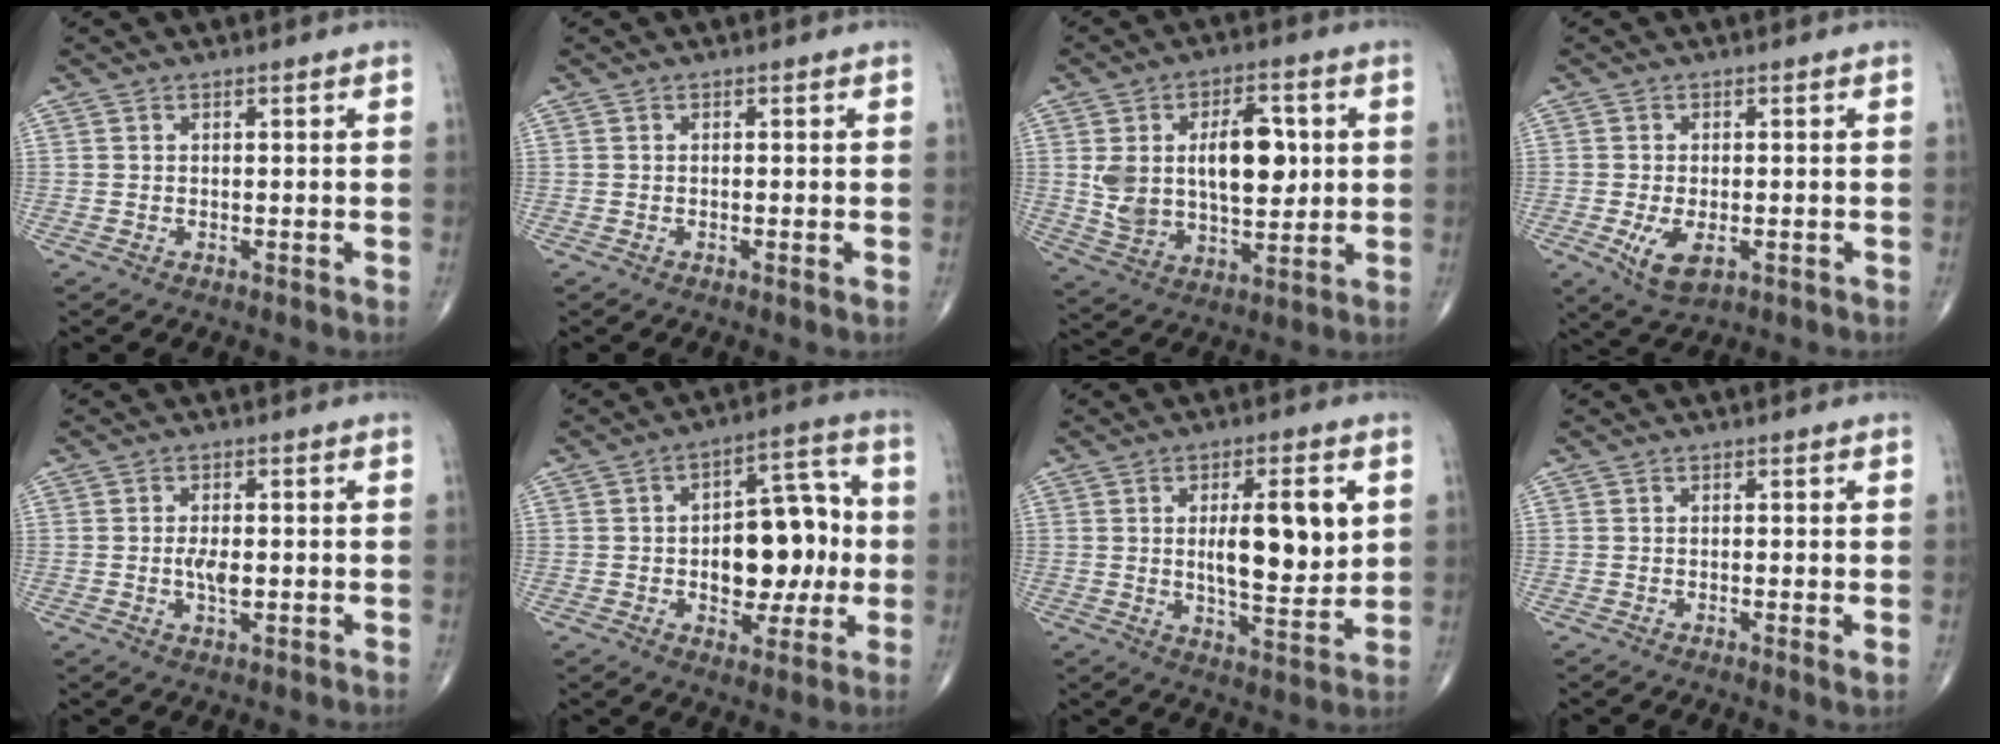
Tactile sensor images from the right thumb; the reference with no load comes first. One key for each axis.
{"total": 0.7, "fx": -0.2, "fy": 0.0, "fz": 0.7, "tx": -0.014, "ty": -0.002, "tz": -0.003}
{"total": 16.7, "fx": 2.7, "fy": 9.4, "fz": 13.6, "tx": -0.202, "ty": -0.001, "tz": 0.058}
{"total": 6.2, "fx": -1.9, "fy": 3.0, "fz": 5.1, "tx": -0.093, "ty": -0.010, "tz": -0.026}
{"total": 3.7, "fx": -0.5, "fy": 1.7, "fz": 3.3, "tx": -0.058, "ty": -0.002, "tz": -0.010}
{"total": 15.9, "fx": -0.9, "fy": 9.1, "fz": 12.9, "tx": -0.138, "ty": 0.034, "tz": -0.008}
{"total": 13.2, "fx": 2.5, "fy": 4.5, "fz": 12.1, "tx": -0.170, "ty": -0.023, "tz": 0.043}
{"total": 1.5, "fx": -0.3, "fy": 0.1, "fz": 1.5, "tx": -0.030, "ty": -0.007, "tz": -0.008}